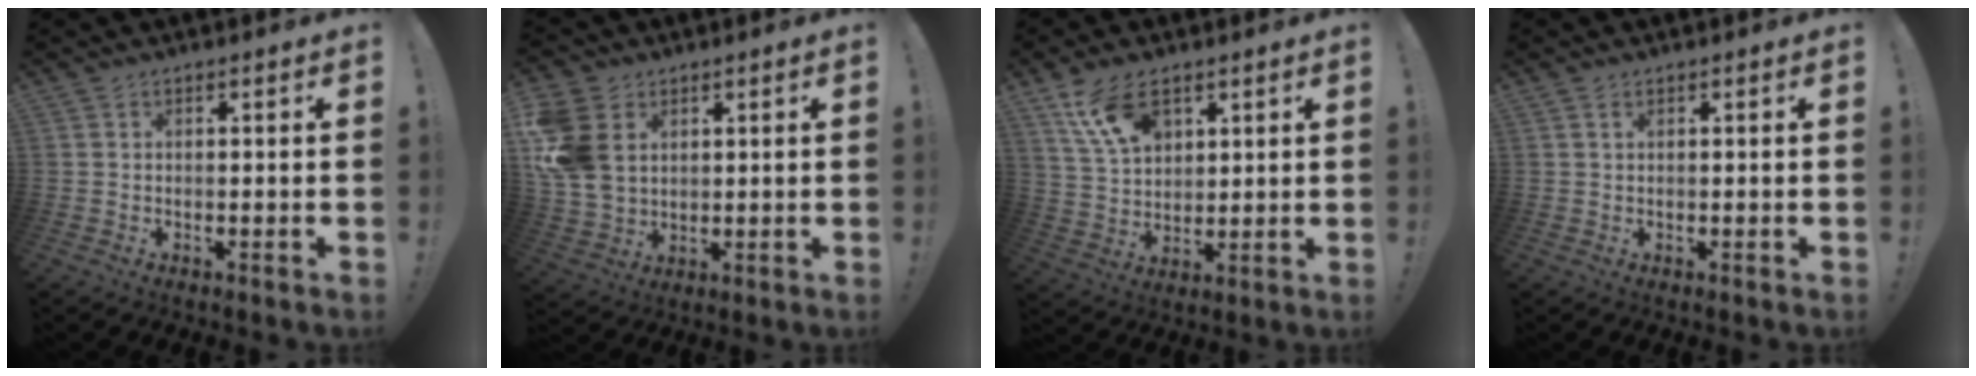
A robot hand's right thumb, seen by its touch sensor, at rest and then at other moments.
{"total": 14.1, "force": [3.7, 11.0, 7.9], "torque": [-0.170, -0.012, 0.073]}
{"total": 12.5, "force": [6.9, 7.4, 7.4], "torque": [-0.125, -0.023, 0.134]}
{"total": 0.6, "force": [0.4, 0.3, 0.5], "torque": [-0.009, 0.002, 0.007]}